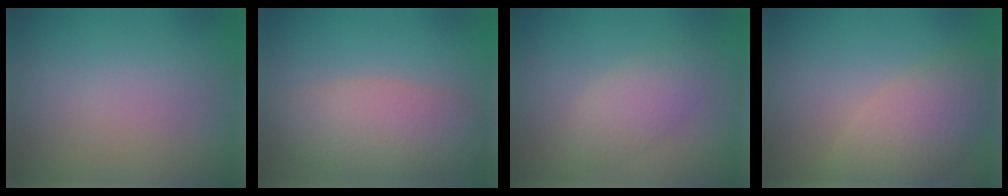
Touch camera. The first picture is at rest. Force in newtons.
{"total": 6.1, "press": 6.1, "slide": 0.4}
{"total": 2.7, "press": 2.7, "slide": 0.0}
{"total": 5.9, "press": 5.8, "slide": 0.7}